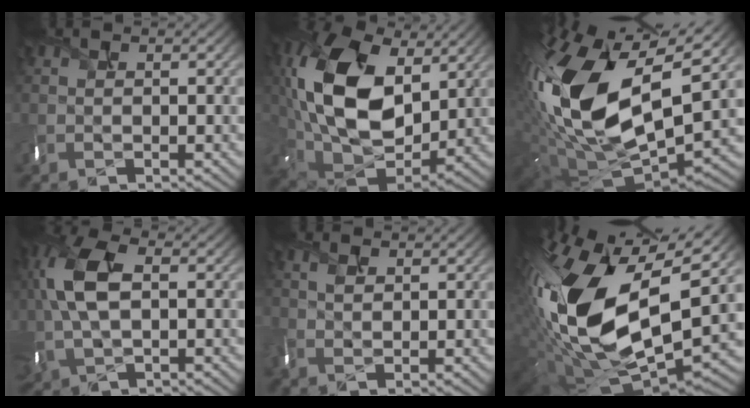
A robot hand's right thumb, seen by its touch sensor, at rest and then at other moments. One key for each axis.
{"total": 16.6, "fx": 3.8, "fy": 10.7, "fz": 12.2, "tx": -0.276, "ty": 0.011, "tz": 0.077}
{"total": 19.1, "fx": 1.8, "fy": 10.6, "fz": 15.8, "tx": -0.366, "ty": -0.029, "tz": 0.047}
{"total": 9.9, "fx": 1.4, "fy": 5.9, "fz": 7.9, "tx": -0.219, "ty": 0.001, "tz": 0.034}
{"total": 1.1, "fx": 0.8, "fy": 0.4, "fz": 0.7, "tx": -0.025, "ty": 0.003, "tz": 0.028}
{"total": 20.4, "fx": 0.4, "fy": 11.1, "fz": 17.1, "tx": -0.390, "ty": -0.050, "tz": 0.022}